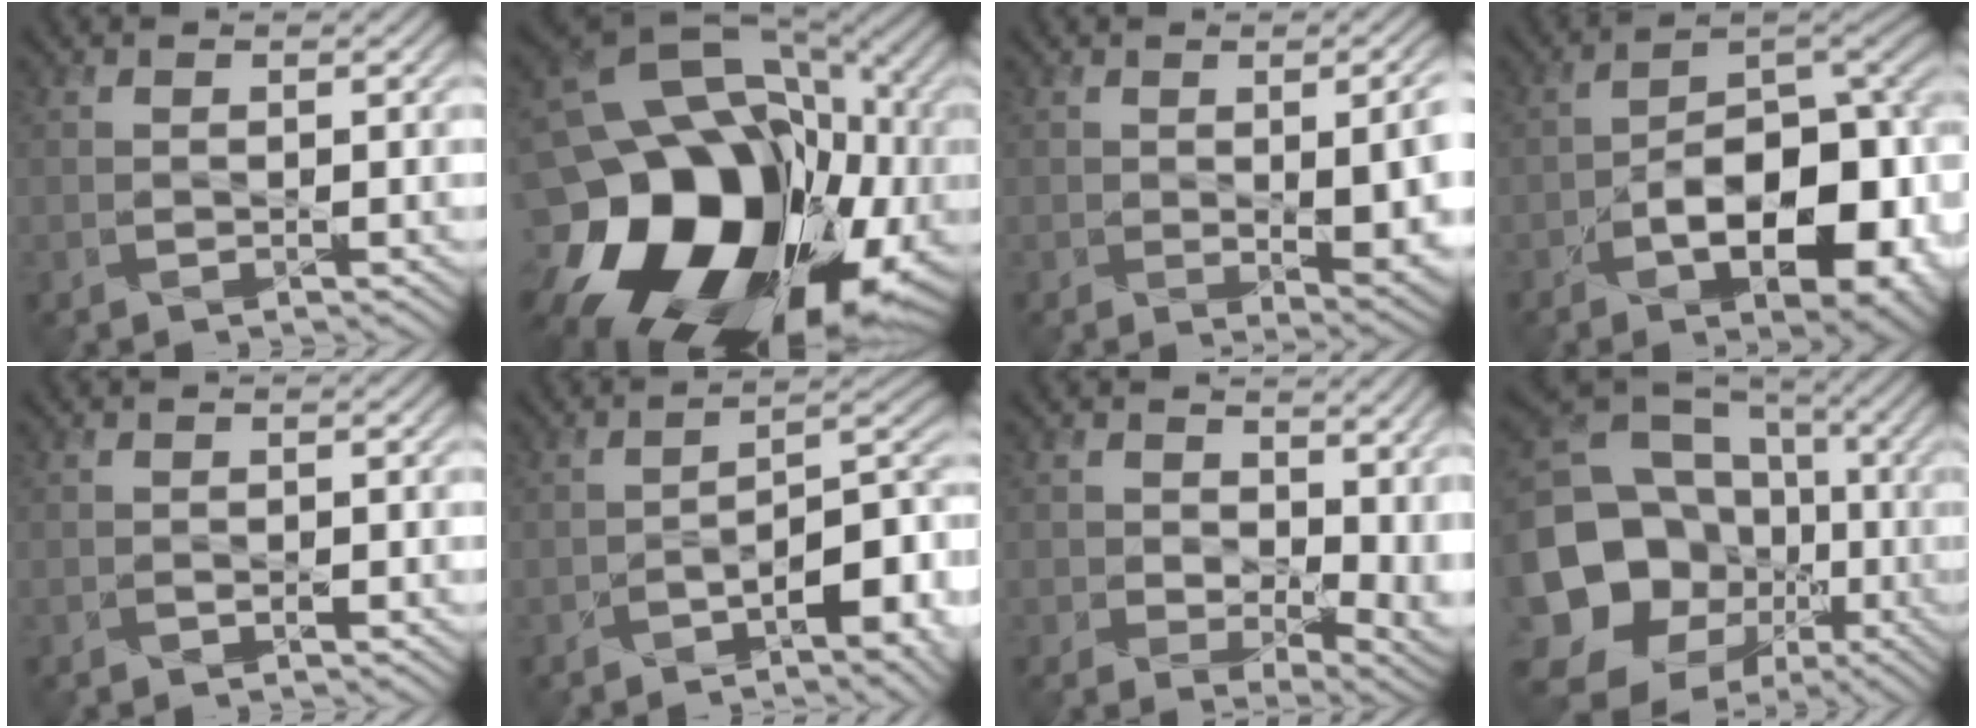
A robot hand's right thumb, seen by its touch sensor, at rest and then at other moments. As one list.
[{"total": 22.7, "force": [-5.3, 16.5, 14.6], "torque": [-0.305, -0.048, -0.076]}, {"total": 8.8, "force": [-1.0, 4.2, 7.7], "torque": [-0.103, -0.026, 0.011]}, {"total": 16.0, "force": [-5.3, 8.1, 12.7], "torque": [-0.170, -0.015, -0.083]}, {"total": 1.0, "force": [-0.6, 0.6, 0.5], "torque": [-0.008, -0.002, -0.009]}, {"total": 8.5, "force": [-4.0, 3.0, 6.9], "torque": [-0.095, -0.002, -0.059]}, {"total": 9.3, "force": [0.7, 6.9, 6.2], "torque": [-0.100, -0.034, 0.027]}, {"total": 21.7, "force": [-5.0, 18.5, 10.1], "torque": [-0.236, -0.021, -0.109]}]